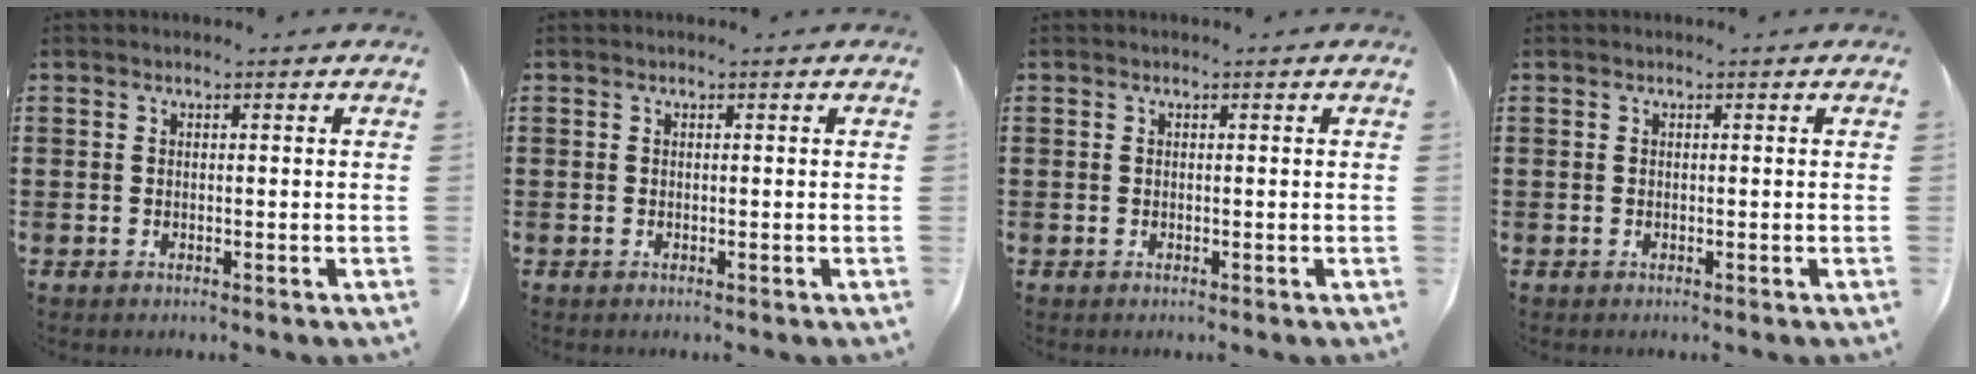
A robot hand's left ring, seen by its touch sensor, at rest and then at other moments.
{"total": 0.0}
{"total": 0.0}
{"total": 0.0}